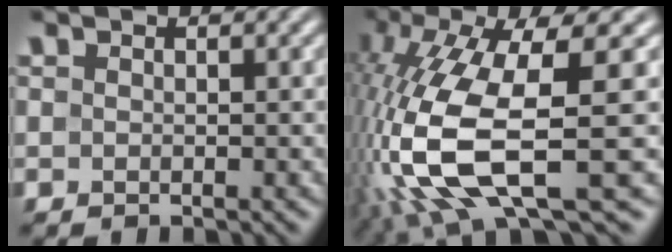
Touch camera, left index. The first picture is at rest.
{"total": 13.3, "force": [-3.1, 3.9, 12.3], "torque": [-0.266, -0.007, -0.050]}